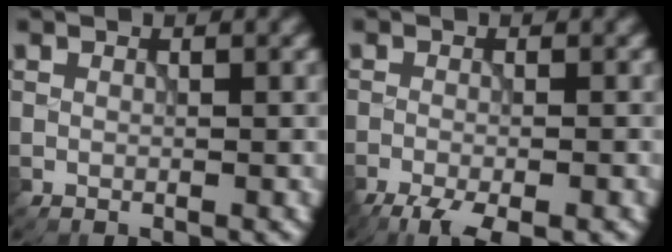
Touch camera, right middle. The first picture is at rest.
{"total": 5.6, "force": [-4.0, 1.2, 3.7], "torque": [-0.059, -0.024, -0.065]}